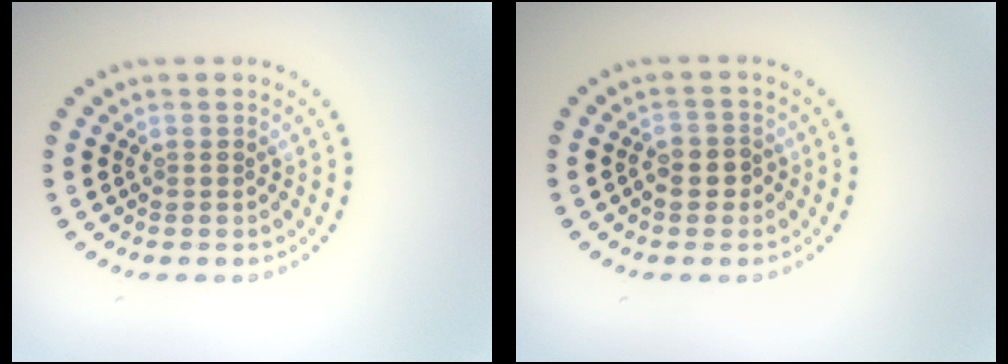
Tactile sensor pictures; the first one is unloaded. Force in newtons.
{"total": 2.4, "press": 2.3, "slide": 0.8}